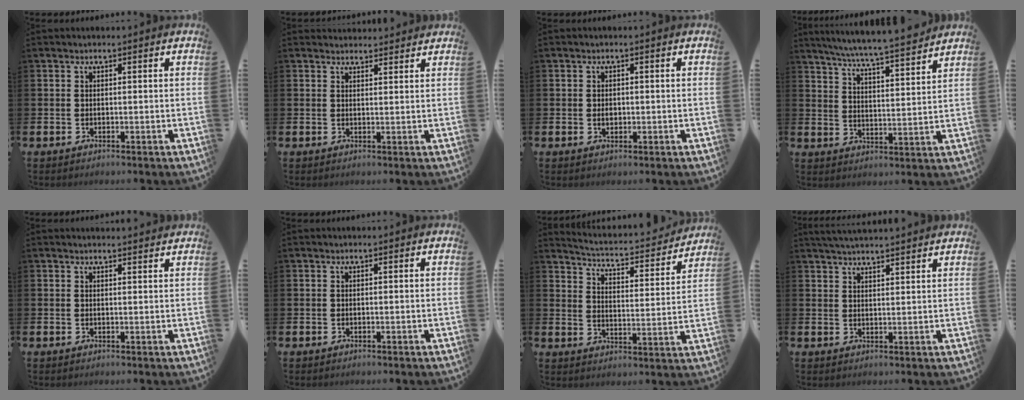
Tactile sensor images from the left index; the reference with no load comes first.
{"total": 2.2, "force": [2.1, 0.5, -0.1], "torque": [0.008, -0.010, 0.037]}
{"total": 1.3, "force": [0.0, 0.9, 0.8], "torque": [-0.006, 0.003, -0.004]}
{"total": 6.7, "force": [6.5, -0.4, 1.9], "torque": [-0.061, -0.047, 0.112]}
{"total": 1.2, "force": [1.2, 0.0, 0.1], "torque": [0.007, -0.007, 0.021]}
{"total": 0.0}
{"total": 4.1, "force": [4.0, 0.6, 0.7], "torque": [-0.039, -0.038, 0.060]}
{"total": 3.5, "force": [3.5, -0.2, 0.3], "torque": [-0.011, -0.015, 0.065]}